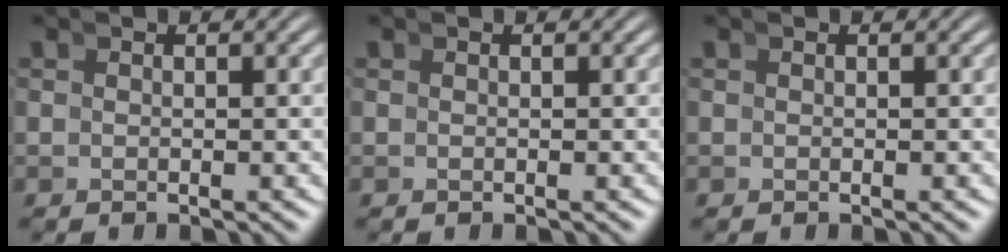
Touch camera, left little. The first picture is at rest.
{"total": 0.0}
{"total": 0.0}